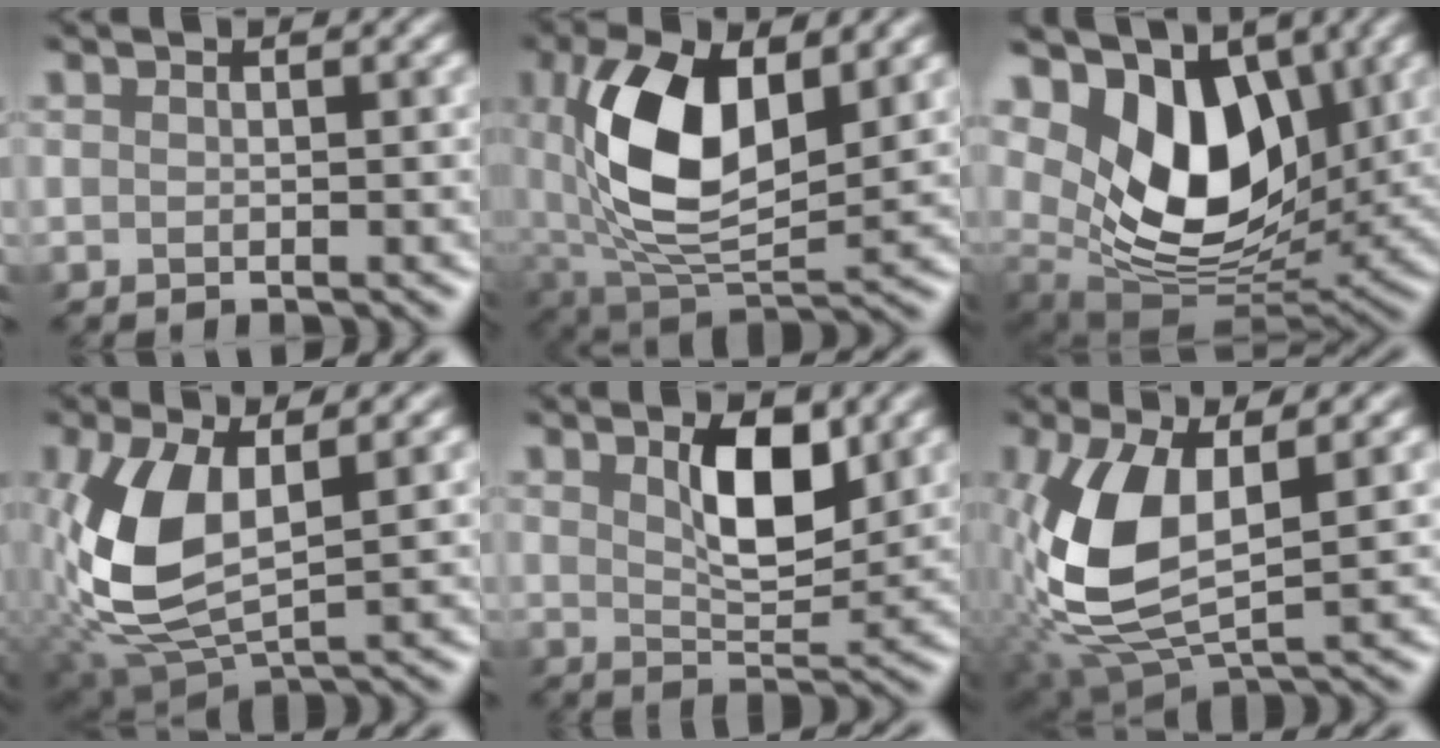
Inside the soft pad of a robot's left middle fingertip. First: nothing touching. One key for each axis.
{"total": 10.4, "fx": 1.8, "fy": 5.7, "fz": 8.6, "tx": -0.180, "ty": -0.004, "tz": 0.031}
{"total": 10.3, "fx": 3.4, "fy": 6.5, "fz": 7.3, "tx": -0.132, "ty": -0.017, "tz": 0.052}
{"total": 7.6, "fx": 0.3, "fy": 3.8, "fz": 6.6, "tx": -0.168, "ty": 0.002, "tz": 0.006}
{"total": 4.2, "fx": 1.8, "fy": 1.4, "fz": 3.5, "tx": -0.072, "ty": -0.002, "tz": 0.030}
{"total": 8.5, "fx": 0.1, "fy": 4.1, "fz": 7.5, "tx": -0.186, "ty": -0.002, "tz": 0.001}